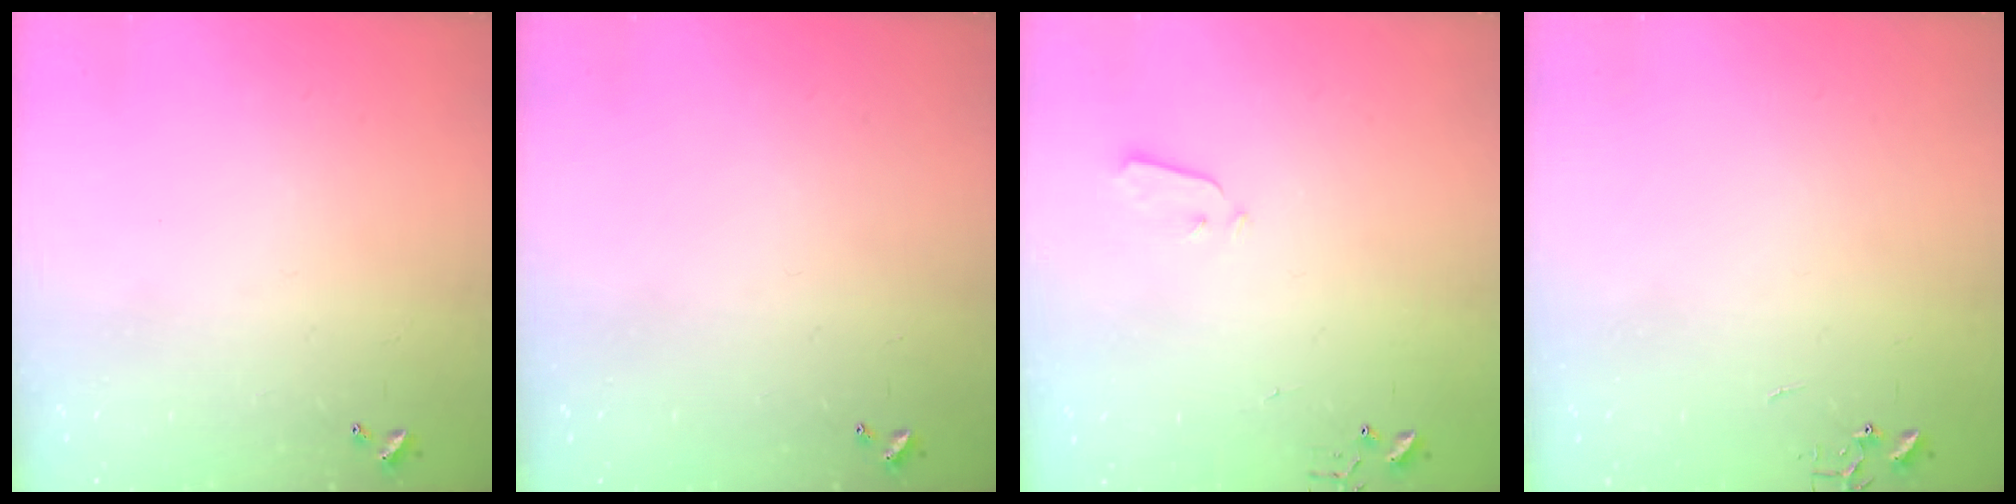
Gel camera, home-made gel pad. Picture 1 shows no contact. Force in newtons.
{"total": 0.0}
{"total": 3.0, "press": 3.0, "slide": 0.3}
{"total": 0.0}